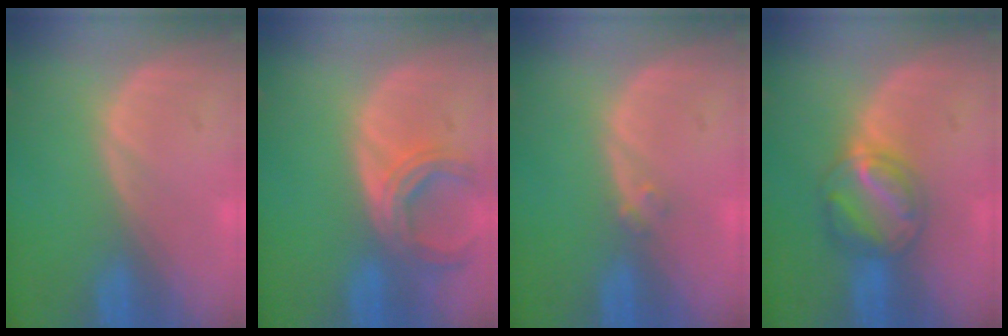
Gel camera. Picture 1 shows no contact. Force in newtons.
{"total": 6.0, "press": 5.6, "slide": 2.3}
{"total": 1.2, "press": 1.1, "slide": 0.6}
{"total": 5.8, "press": 5.7, "slide": 1.0}